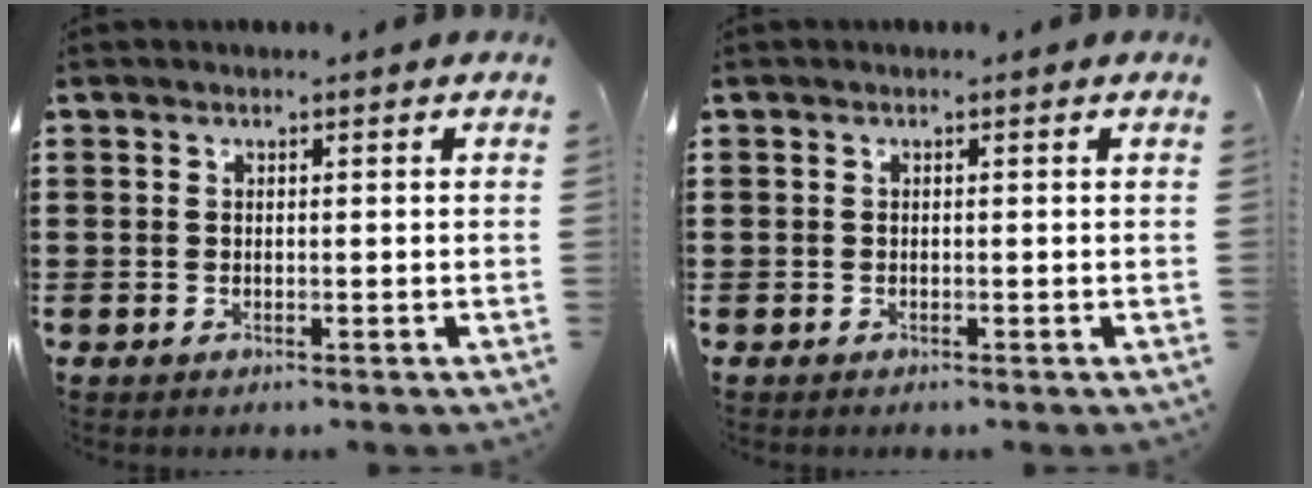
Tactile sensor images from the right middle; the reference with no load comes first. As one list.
[{"total": 0.0}]